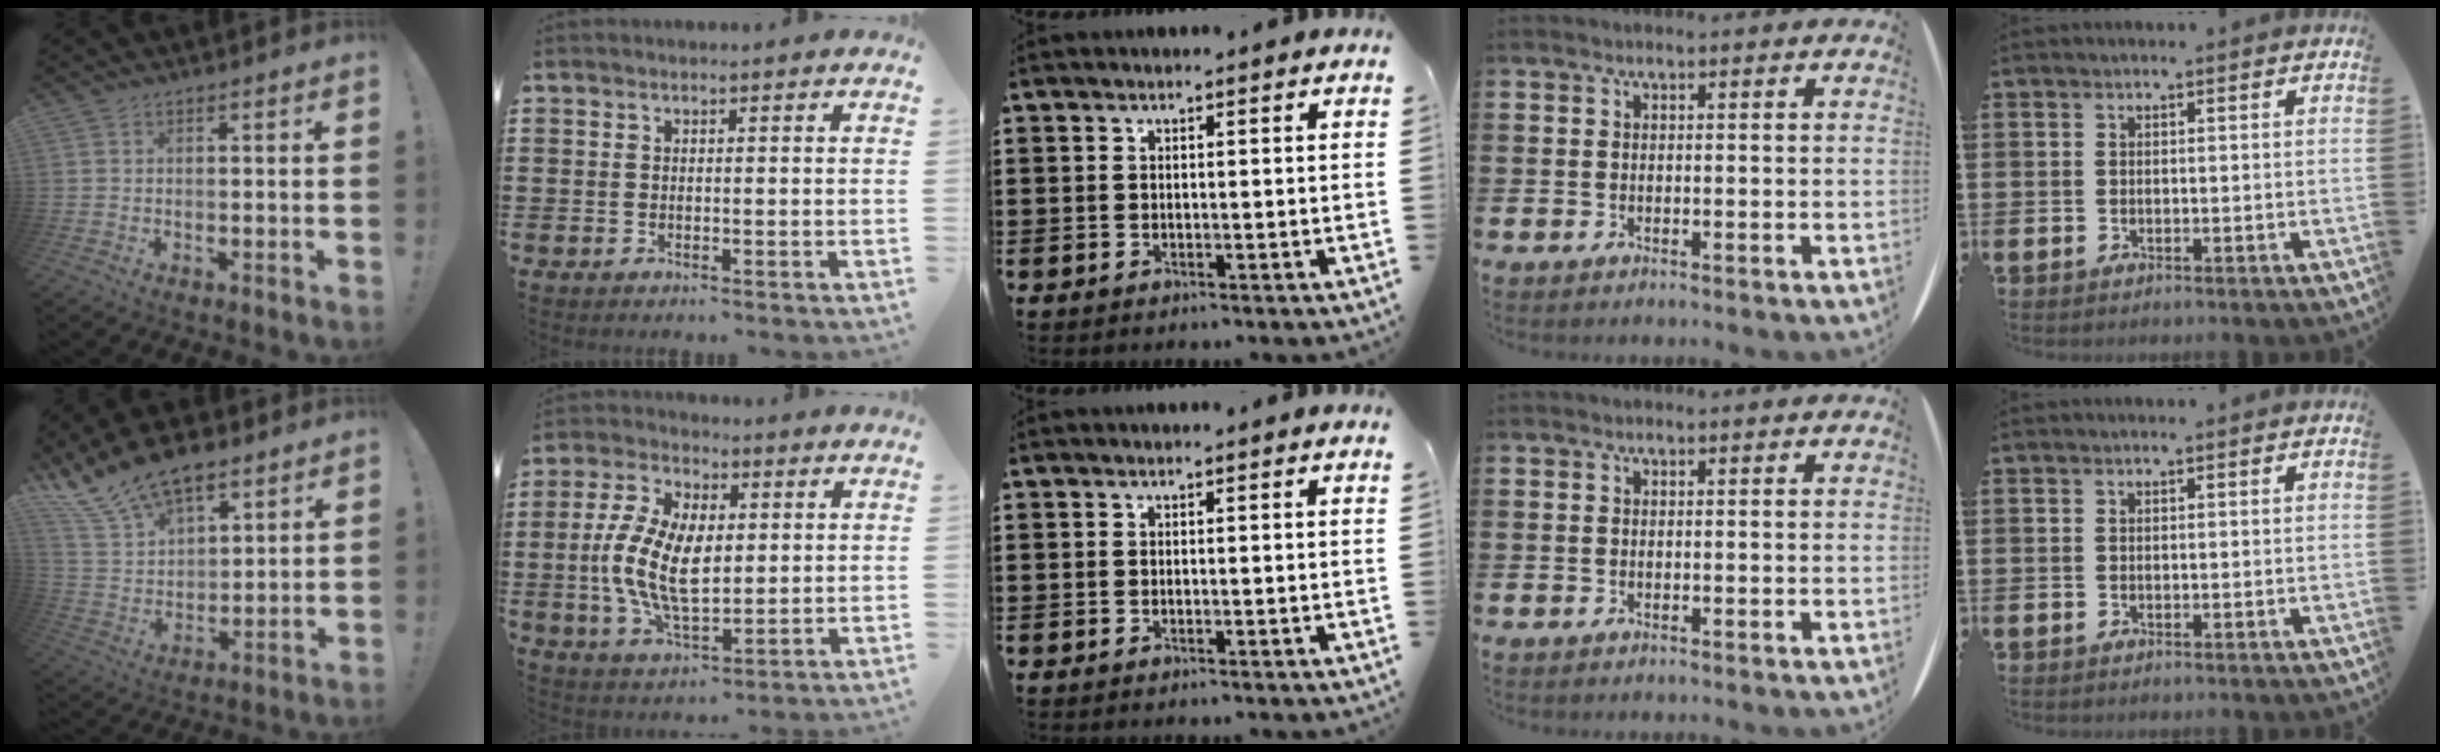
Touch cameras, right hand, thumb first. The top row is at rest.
{"thumb": {"total": 16.0, "force": [12.0, 7.8, 7.2], "torque": [-0.147, -0.079, 0.228]}, "index": {"total": 11.6, "force": [0.1, 6.3, 9.7], "torque": [-0.208, 0.007, 0.002]}}